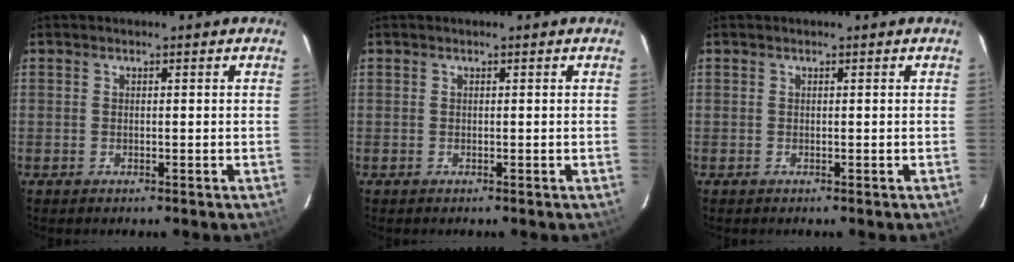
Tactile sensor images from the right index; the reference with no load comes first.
{"total": 0.0}
{"total": 0.0}